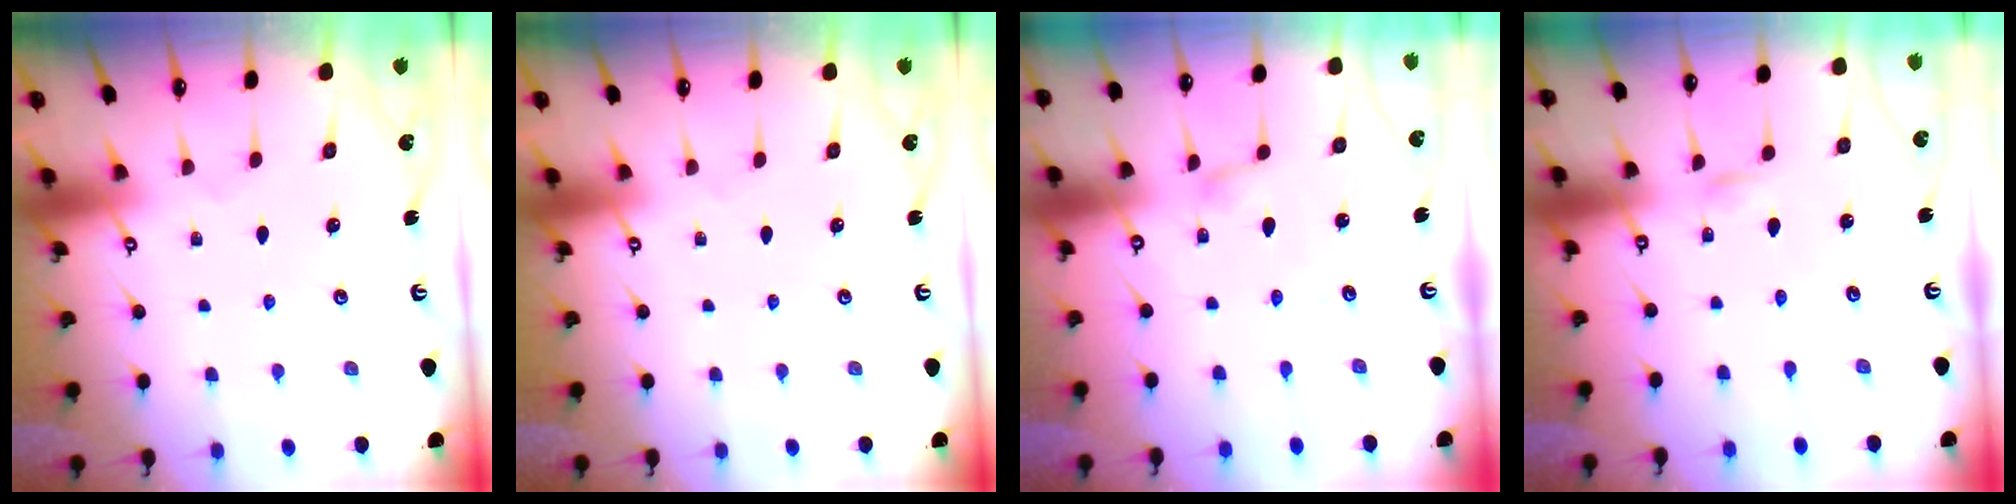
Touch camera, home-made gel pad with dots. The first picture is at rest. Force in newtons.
{"total": 0.0}
{"total": 2.7, "press": 2.6, "slide": 0.3}
{"total": 2.8, "press": 2.8, "slide": 0.3}